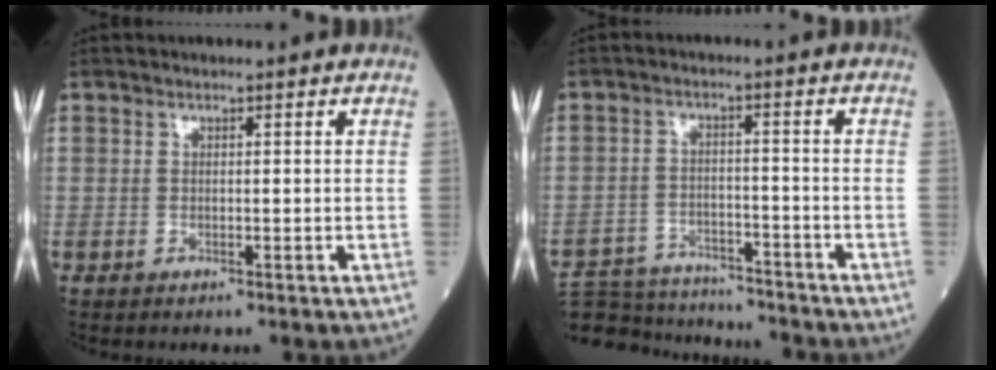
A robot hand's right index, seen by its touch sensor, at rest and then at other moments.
{"total": 14.9, "force": [-14.1, 3.3, 3.6], "torque": [-0.070, 0.010, -0.206]}